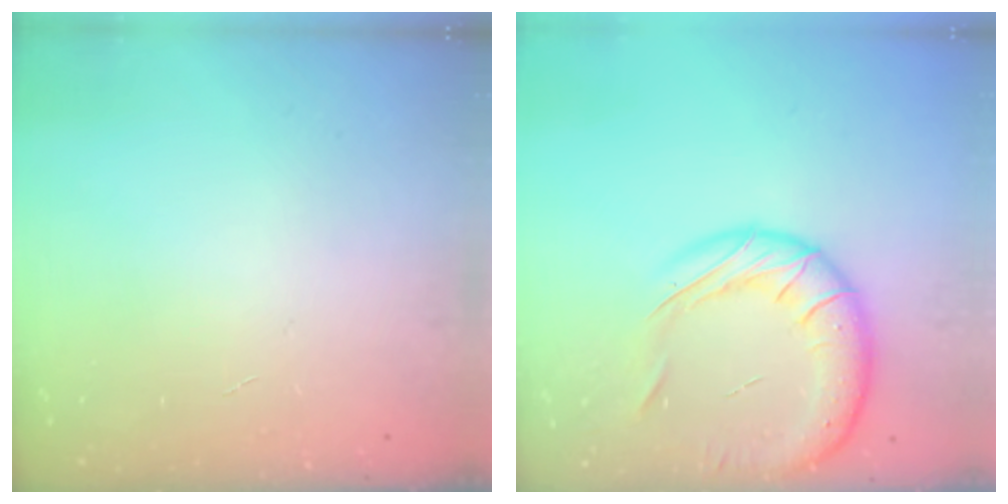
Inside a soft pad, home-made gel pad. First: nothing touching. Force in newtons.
{"total": 19.8, "press": 19.6, "slide": 3.1}